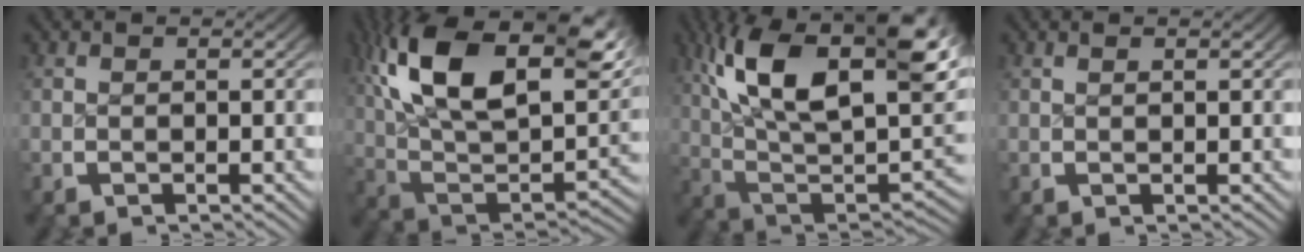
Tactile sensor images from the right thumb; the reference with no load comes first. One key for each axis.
{"total": 21.0, "fx": 4.8, "fy": 13.0, "fz": 15.7, "tx": -0.301, "ty": -0.025, "tz": 0.079}
{"total": 20.1, "fx": 2.8, "fy": 12.0, "fz": 15.9, "tx": -0.286, "ty": -0.054, "tz": 0.068}
{"total": 0.5, "fx": 0.4, "fy": -0.2, "fz": 0.3, "tx": -0.007, "ty": -0.002, "tz": 0.011}